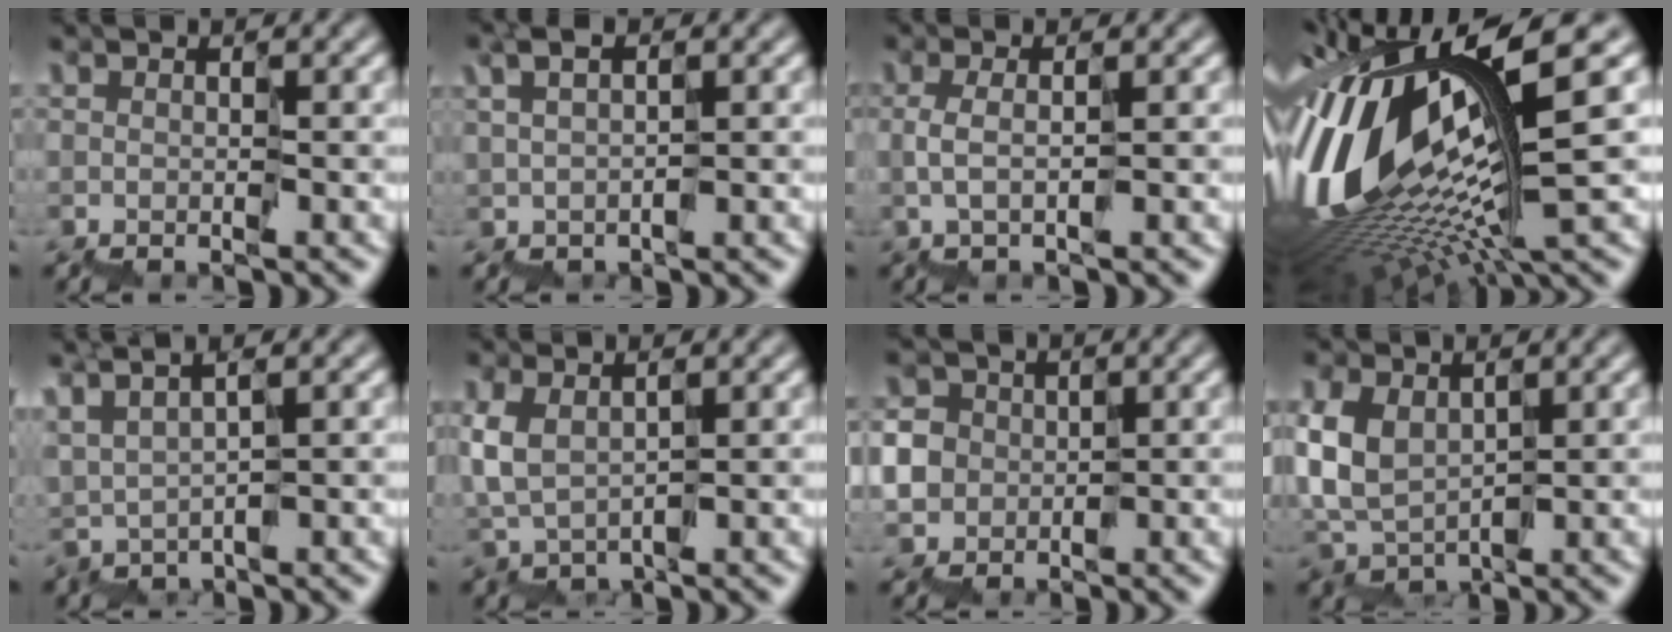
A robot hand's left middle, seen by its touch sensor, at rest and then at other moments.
{"total": 0.7, "force": [0.5, 0.0, 0.5], "torque": [-0.012, 0.007, 0.009]}
{"total": 1.0, "force": [0.0, -0.9, 0.5], "torque": [-0.015, 0.000, 0.003]}
{"total": 15.4, "force": [1.7, 3.6, 14.9], "torque": [-0.309, -0.007, 0.056]}
{"total": 2.1, "force": [1.7, 0.2, 1.2], "torque": [-0.041, 0.004, 0.041]}
{"total": 1.2, "force": [0.2, 0.7, 1.0], "torque": [-0.037, 0.005, 0.004]}
{"total": 4.7, "force": [-0.5, 4.7, 0.4], "torque": [-0.018, 0.021, -0.040]}
{"total": 2.5, "force": [0.5, 1.9, 1.5], "torque": [-0.042, 0.010, 0.007]}